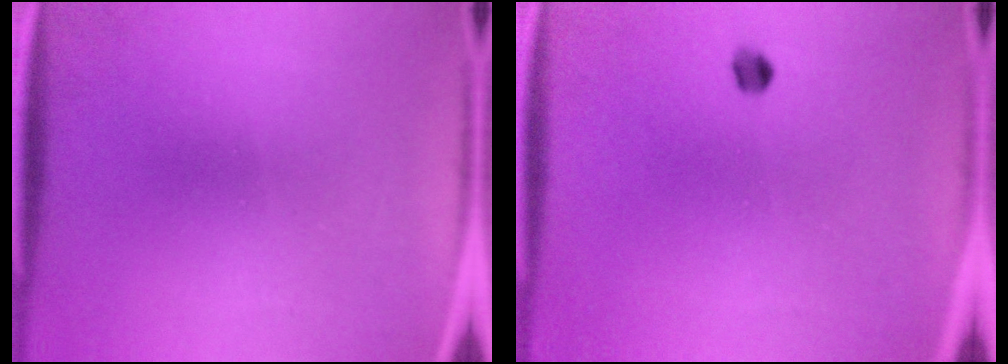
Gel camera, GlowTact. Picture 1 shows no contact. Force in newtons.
{"total": 1.7}